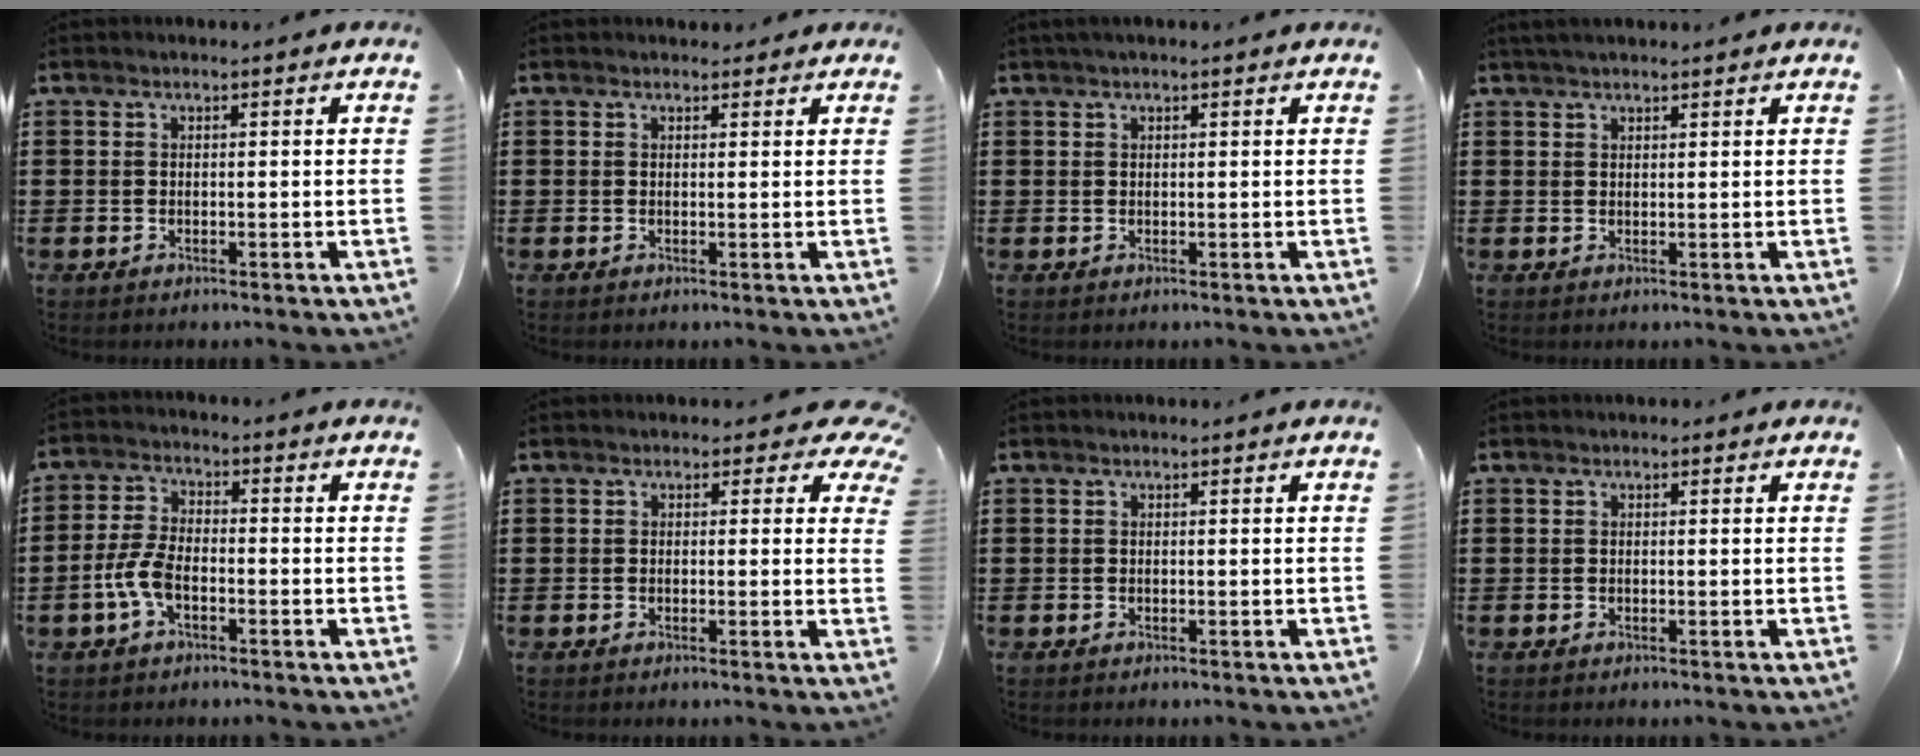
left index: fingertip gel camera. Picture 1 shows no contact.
{"total": 1.1, "force": [0.9, 0.7, 0.2], "torque": [0.002, 0.002, 0.015]}
{"total": 0.9, "force": [0.5, 0.1, 0.7], "torque": [-0.014, 0.001, 0.009]}
{"total": 1.6, "force": [1.4, 0.2, 0.6], "torque": [-0.013, 0.001, 0.027]}
{"total": 5.5, "force": [-2.1, 2.6, 4.4], "torque": [-0.115, -0.002, -0.049]}
{"total": 2.5, "force": [1.2, 1.5, 1.5], "torque": [-0.015, -0.003, 0.012]}
{"total": 0.0}
{"total": 0.0}